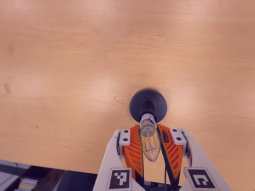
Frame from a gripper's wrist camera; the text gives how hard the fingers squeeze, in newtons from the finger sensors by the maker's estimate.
{"total": 19.7, "left": 19.3, "right": 20.1}